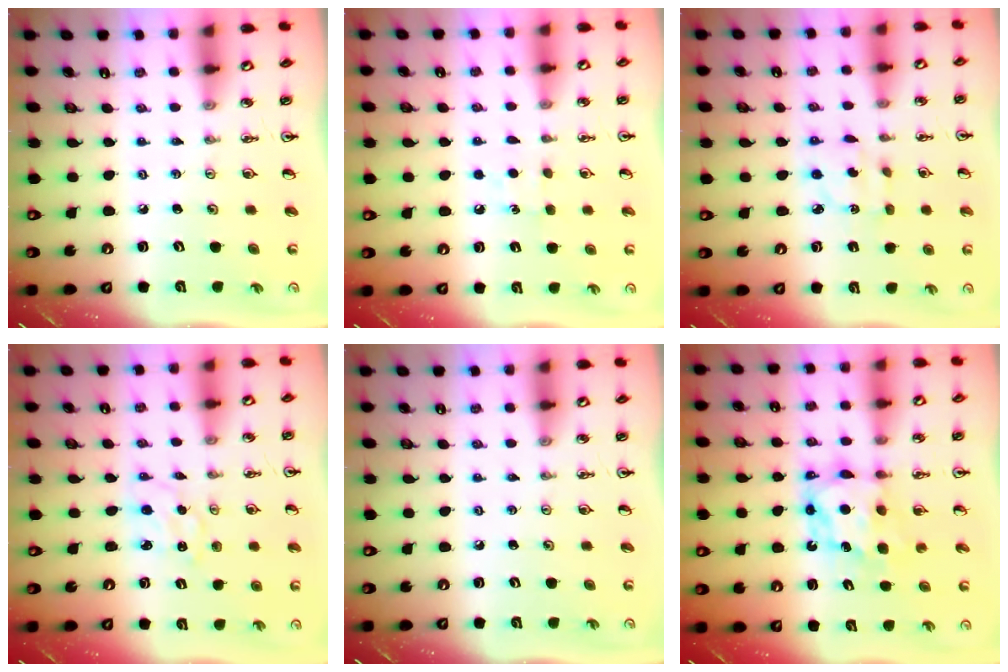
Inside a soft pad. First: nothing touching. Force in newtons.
{"total": 5.5, "press": 5.5, "slide": 0.7}
{"total": 2.9, "press": 2.9, "slide": 0.1}
{"total": 1.7, "press": 1.7, "slide": 0.3}
{"total": 0.0}
{"total": 6.4, "press": 6.4, "slide": 0.2}